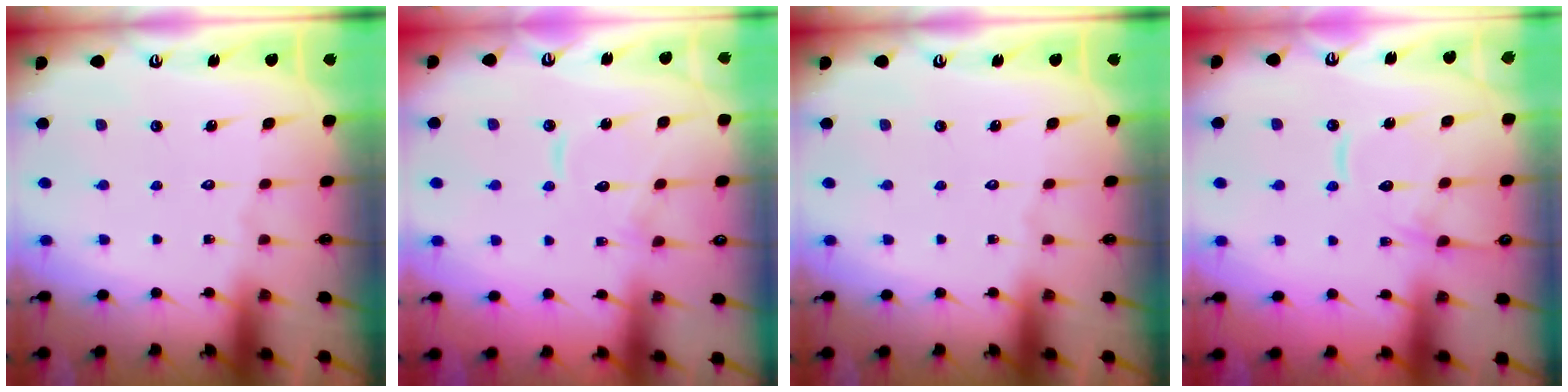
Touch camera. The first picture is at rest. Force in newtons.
{"total": 7.8, "press": 7.8, "slide": 0.6}
{"total": 0.0}
{"total": 11.6, "press": 11.5, "slide": 1.3}